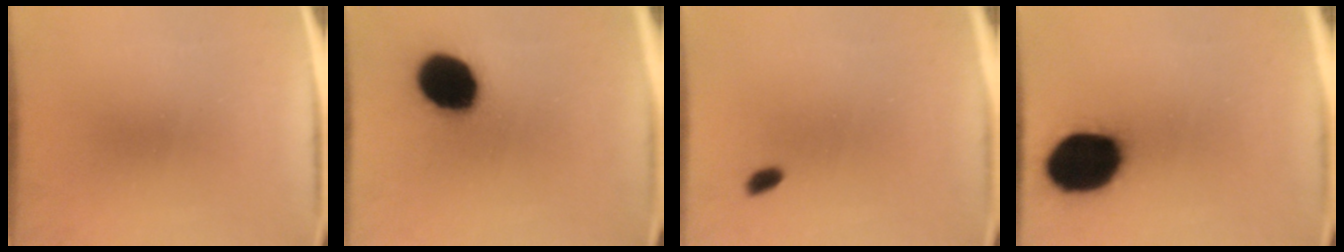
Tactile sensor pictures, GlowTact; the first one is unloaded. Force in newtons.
{"total": 17.3}
{"total": 1.4}
{"total": 18.4}